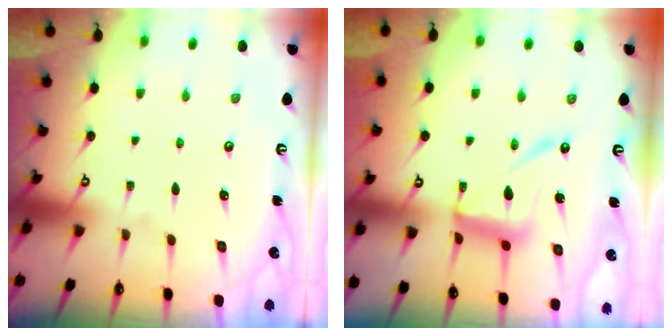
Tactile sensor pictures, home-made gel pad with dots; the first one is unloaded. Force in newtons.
{"total": 12.6, "press": 12.6, "slide": 1.0}